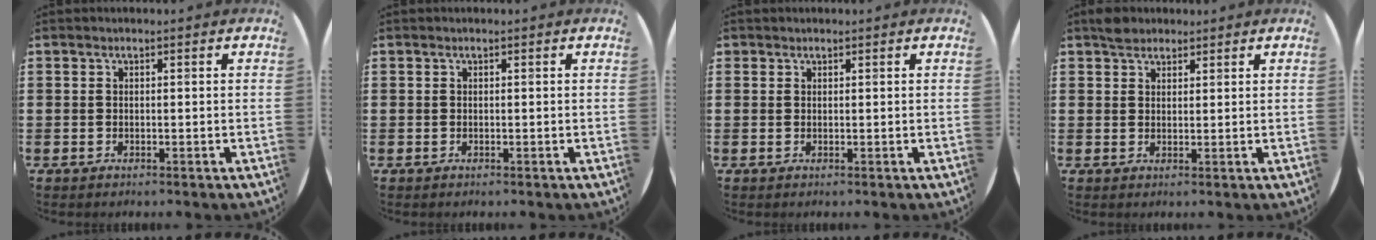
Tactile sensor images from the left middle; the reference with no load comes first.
{"total": 0.0}
{"total": 0.5, "force": [0.4, 0.2, -0.2], "torque": [0.004, 0.005, 0.008]}
{"total": 2.2, "force": [2.0, 1.0, 0.1], "torque": [0.002, 0.003, 0.037]}